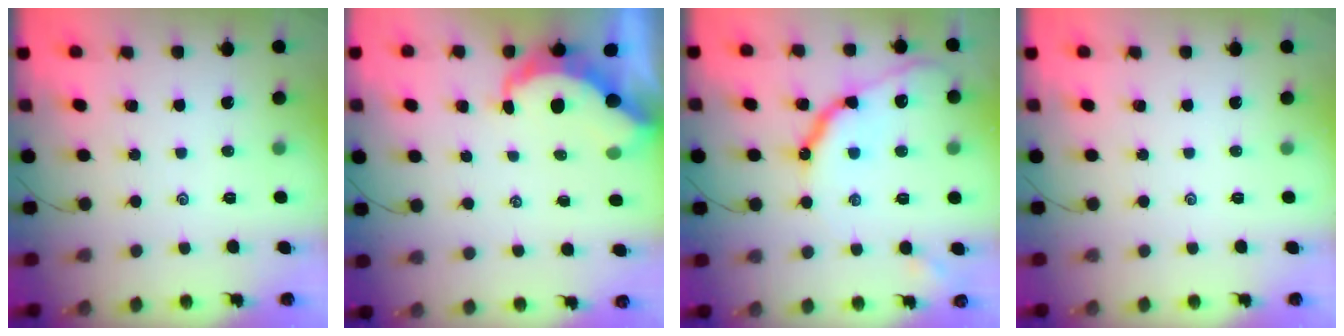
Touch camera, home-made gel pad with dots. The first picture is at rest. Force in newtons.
{"total": 7.5, "press": 7.5, "slide": 0.9}
{"total": 13.1, "press": 13.0, "slide": 1.4}
{"total": 0.0}